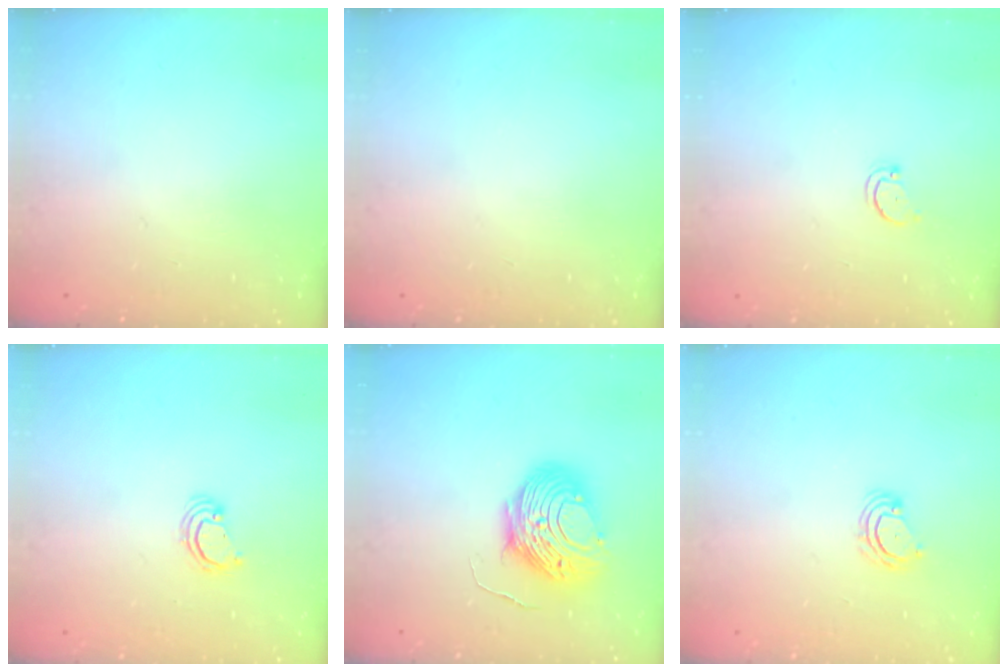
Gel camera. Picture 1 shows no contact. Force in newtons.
{"total": 0.0}
{"total": 2.5, "press": 2.4, "slide": 0.4}
{"total": 2.2, "press": 2.2, "slide": 0.1}
{"total": 10.8, "press": 10.8, "slide": 0.9}
{"total": 5.0, "press": 4.9, "slide": 0.4}